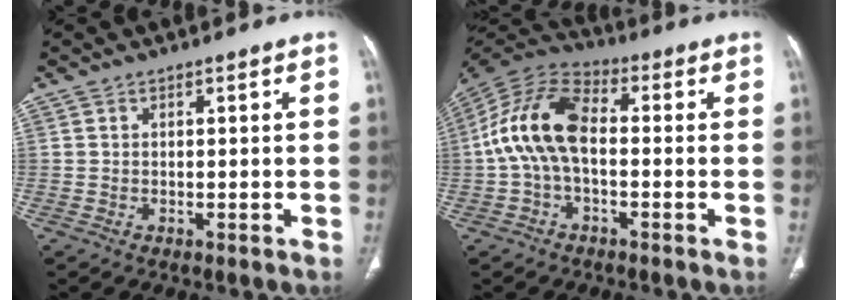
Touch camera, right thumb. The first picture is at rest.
{"total": 13.5, "force": [-0.5, 7.6, 11.1], "torque": [-0.216, 0.038, -0.020]}